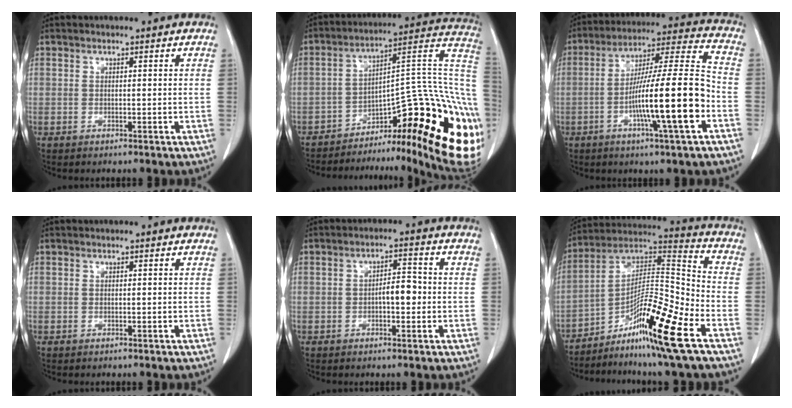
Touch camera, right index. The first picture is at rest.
{"total": 29.7, "force": [-14.3, 8.7, 24.5], "torque": [-0.220, 0.040, -0.185]}
{"total": 16.6, "force": [-5.2, 0.2, 15.8], "torque": [-0.266, 0.005, -0.090]}
{"total": 0.0}
{"total": 3.8, "force": [-0.7, 1.4, 3.5], "torque": [-0.054, 0.010, -0.011]}
{"total": 16.9, "force": [-8.9, 0.2, 14.3], "torque": [-0.261, -0.004, -0.155]}